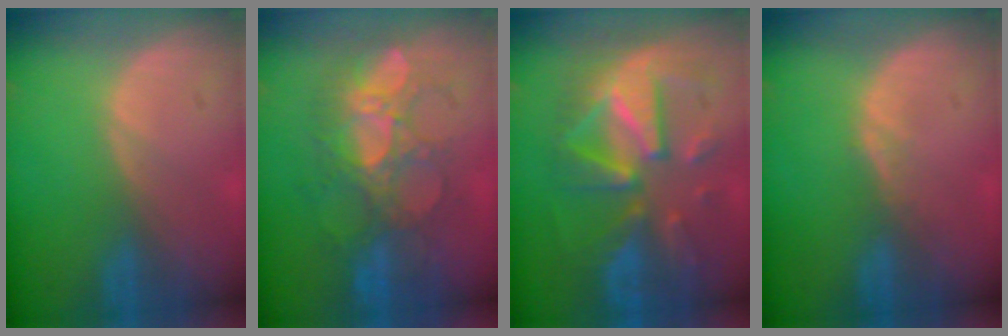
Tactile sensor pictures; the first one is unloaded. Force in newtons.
{"total": 8.8, "press": 8.7, "slide": 1.6}
{"total": 11.8, "press": 11.7, "slide": 1.2}
{"total": 1.0, "press": 1.0, "slide": 0.1}